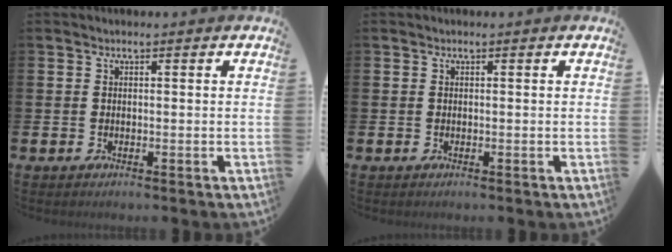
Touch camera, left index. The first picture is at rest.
{"total": 0.0}